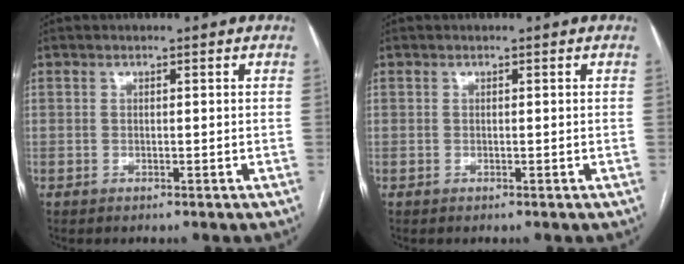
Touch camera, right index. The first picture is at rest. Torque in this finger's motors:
{"motor_torque": [0.00, 0.00, 0.00, 0.00]}